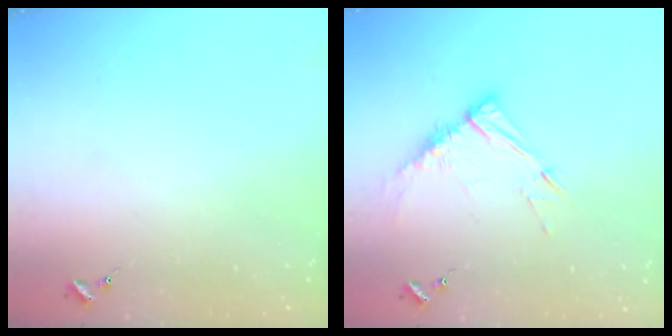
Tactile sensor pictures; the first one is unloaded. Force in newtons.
{"total": 10.5, "press": 10.4, "slide": 1.0}